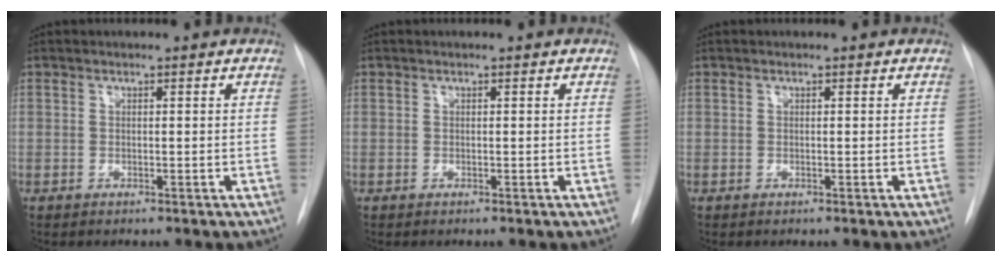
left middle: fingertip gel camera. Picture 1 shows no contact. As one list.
[{"total": 0.0}, {"total": 0.0}]